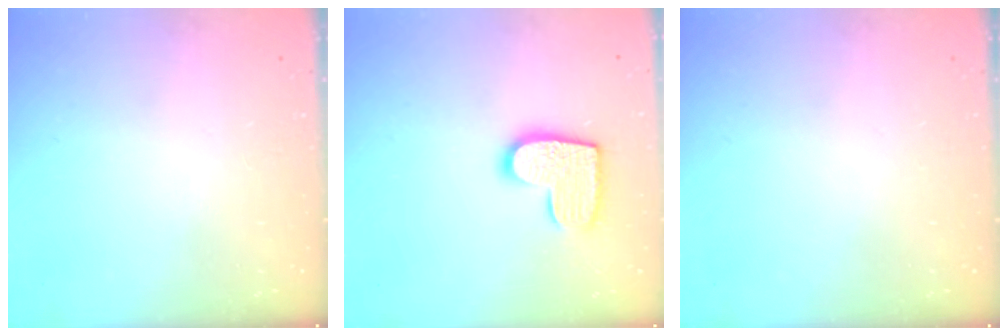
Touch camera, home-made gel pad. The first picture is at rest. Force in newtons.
{"total": 12.1, "press": 12.0, "slide": 0.6}
{"total": 0.0}